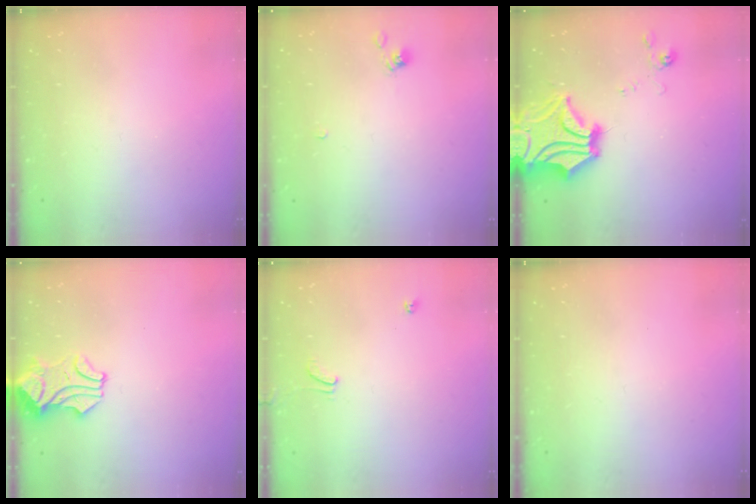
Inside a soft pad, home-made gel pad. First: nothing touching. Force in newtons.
{"total": 2.4, "press": 2.3, "slide": 0.8}
{"total": 9.4, "press": 9.0, "slide": 2.9}
{"total": 1.0, "press": 0.8, "slide": 0.6}
{"total": 1.3, "press": 1.2, "slide": 0.4}
{"total": 0.0}